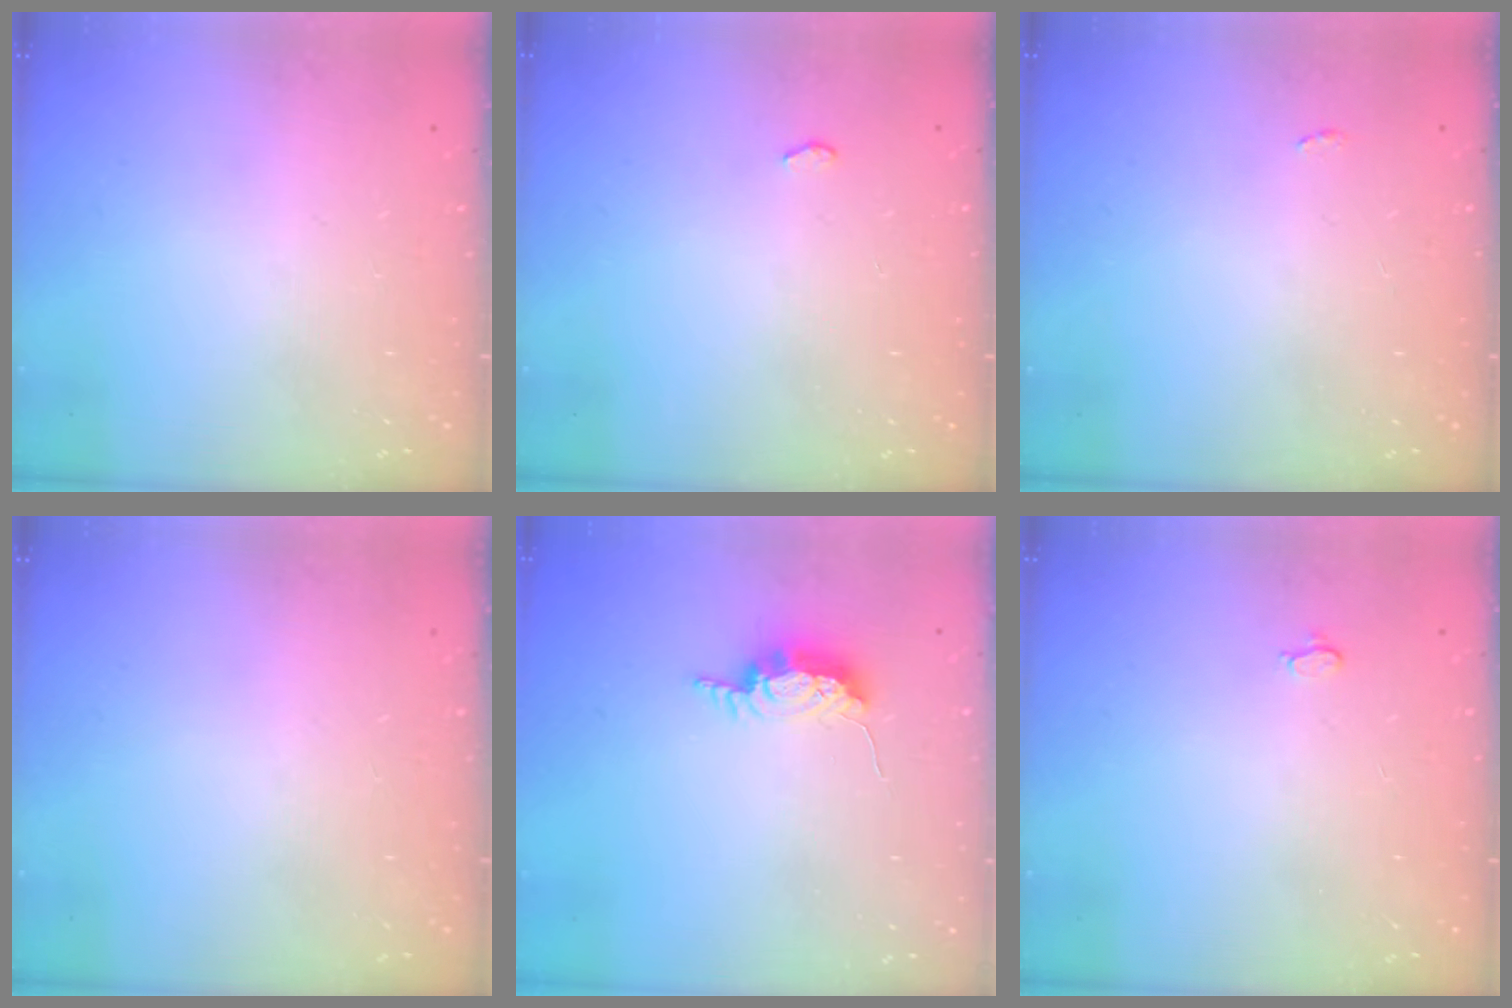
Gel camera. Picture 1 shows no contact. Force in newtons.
{"total": 2.2, "press": 2.2, "slide": 0.3}
{"total": 2.0, "press": 2.0, "slide": 0.3}
{"total": 0.0}
{"total": 7.0, "press": 6.9, "slide": 0.5}
{"total": 2.6, "press": 2.6, "slide": 0.3}